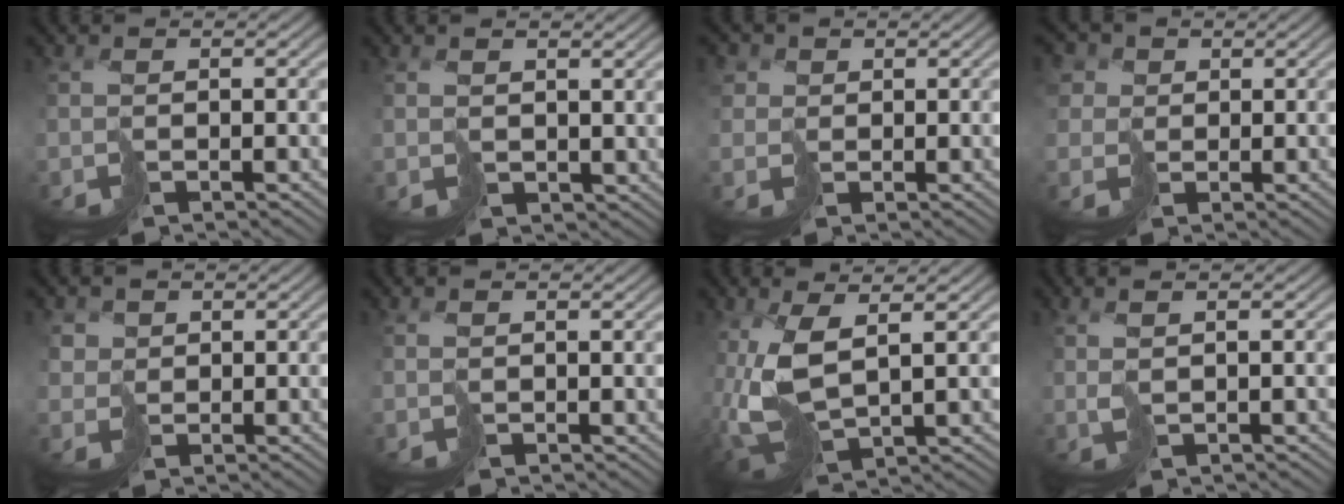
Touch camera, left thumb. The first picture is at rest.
{"total": 1.8, "force": [1.1, 1.2, 0.9], "torque": [-0.023, -0.002, 0.023]}
{"total": 3.0, "force": [1.1, 2.6, 1.0], "torque": [-0.037, 0.004, 0.018]}
{"total": 4.7, "force": [1.6, 4.0, 1.8], "torque": [-0.079, 0.013, 0.021]}
{"total": 2.7, "force": [1.1, 2.4, 0.5], "torque": [-0.024, -0.003, 0.021]}
{"total": 0.7, "force": [0.6, 0.3, 0.3], "torque": [-0.011, 0.002, 0.013]}
{"total": 8.8, "force": [0.8, 3.9, 7.8], "torque": [-0.197, -0.003, 0.016]}
{"total": 2.4, "force": [0.7, 0.4, 2.2], "torque": [-0.045, 0.010, 0.011]}